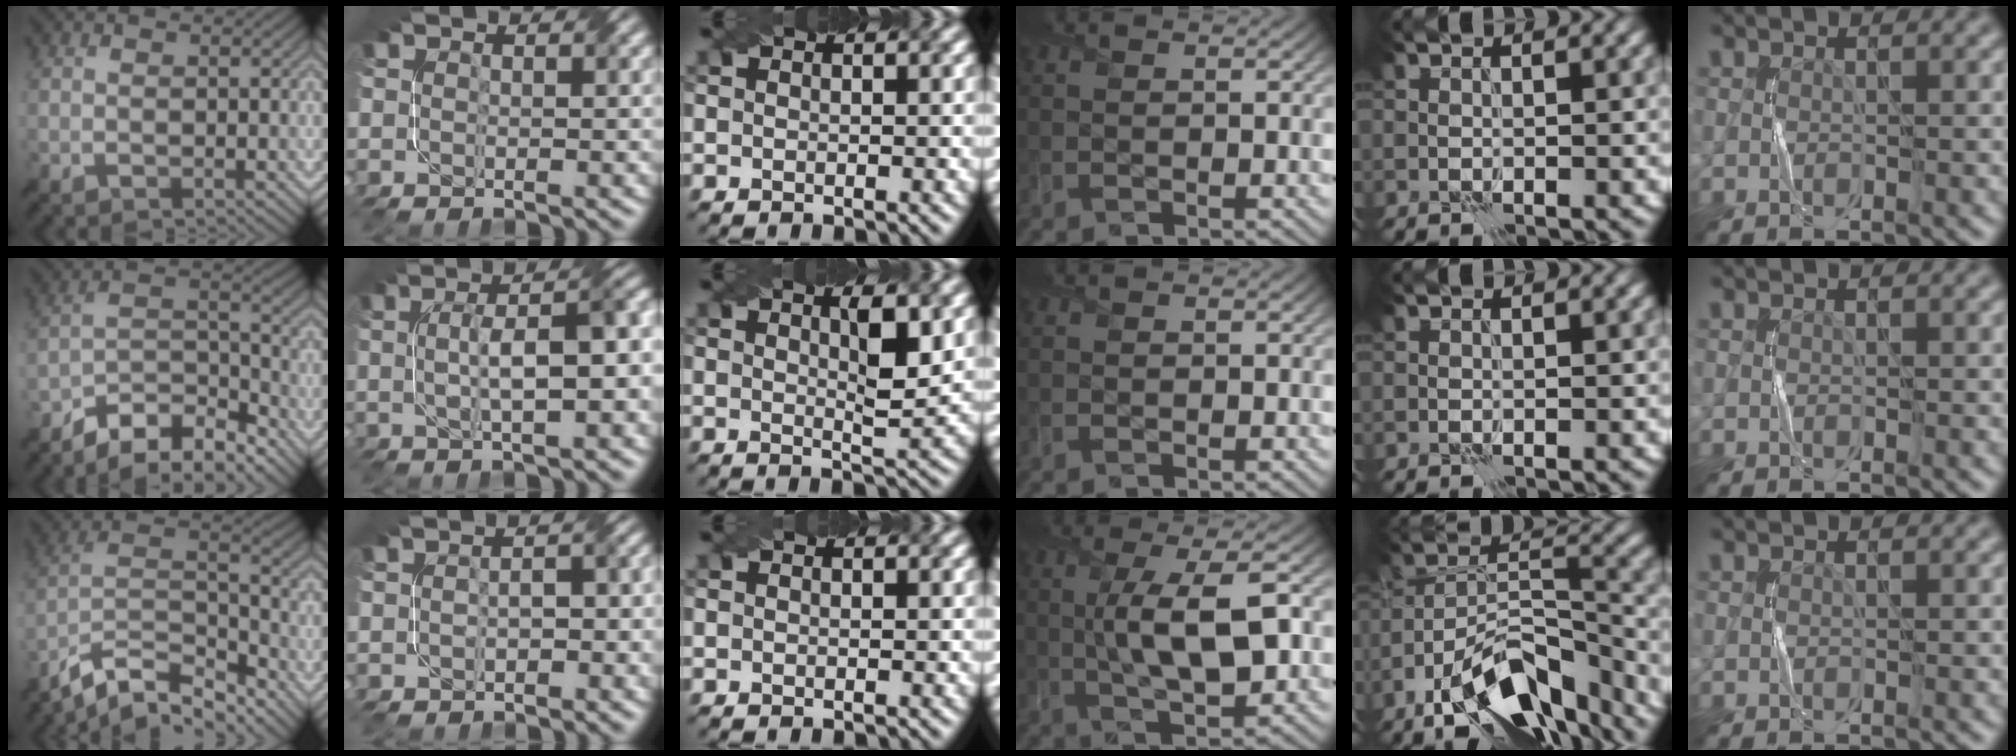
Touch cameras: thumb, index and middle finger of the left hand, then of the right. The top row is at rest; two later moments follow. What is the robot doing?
{"motion": "twist", "object": "screw"}